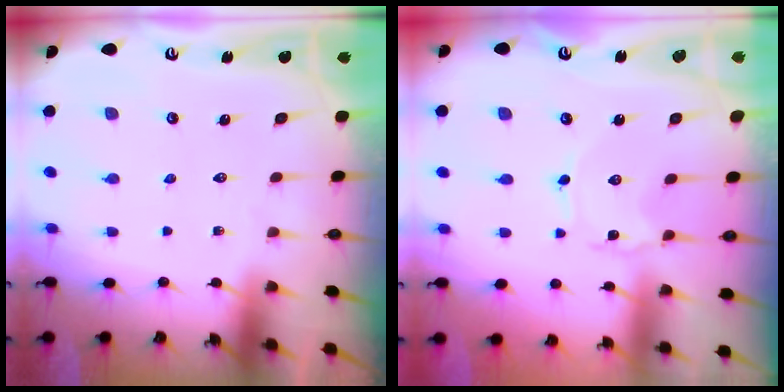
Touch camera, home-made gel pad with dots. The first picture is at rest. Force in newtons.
{"total": 1.2, "press": 1.2, "slide": 0.1}